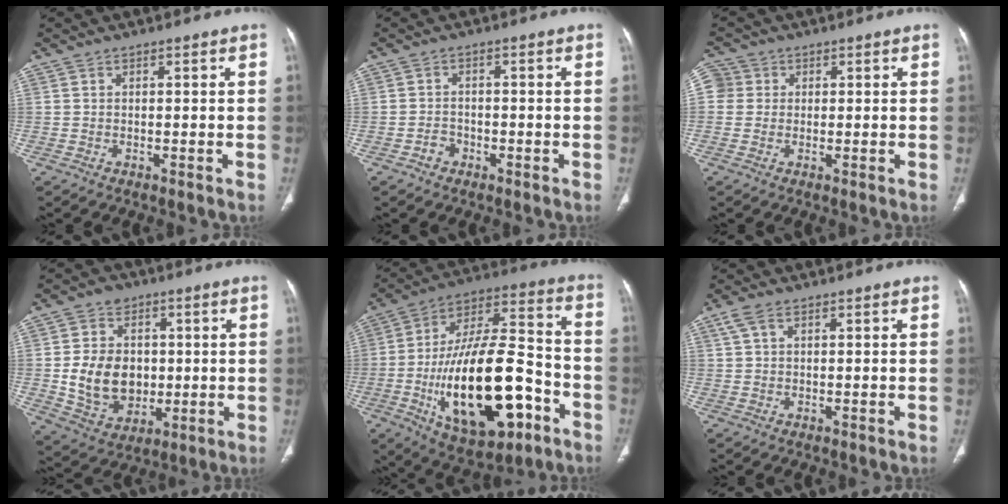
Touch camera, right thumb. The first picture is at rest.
{"total": 2.1, "force": [-1.2, 1.7, 0.5], "torque": [0.000, 0.014, -0.022]}
{"total": 3.8, "force": [0.7, 3.6, 0.6], "torque": [0.003, 0.007, 0.011]}
{"total": 14.0, "force": [0.0, 11.3, 8.3], "torque": [-0.108, -0.002, 0.014]}
{"total": 28.4, "force": [-9.1, 12.9, 23.6], "torque": [-0.420, 0.038, -0.133]}
{"total": 2.7, "force": [1.3, 1.4, 1.9], "torque": [-0.049, 0.015, 0.032]}